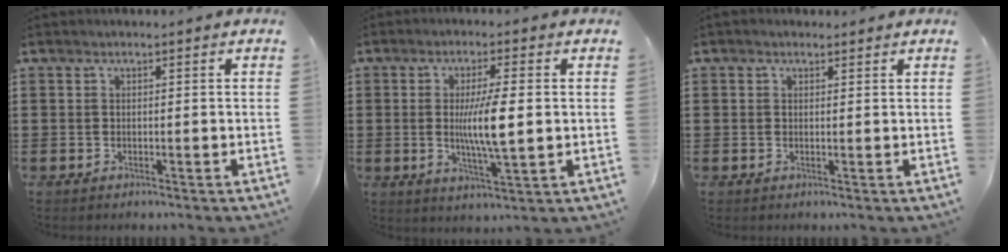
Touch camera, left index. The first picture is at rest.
{"total": 7.9, "force": [0.3, 1.4, 7.7], "torque": [-0.139, -0.005, -0.003]}
{"total": 0.7, "force": [0.4, 0.6, 0.1], "torque": [-0.004, 0.004, 0.008]}